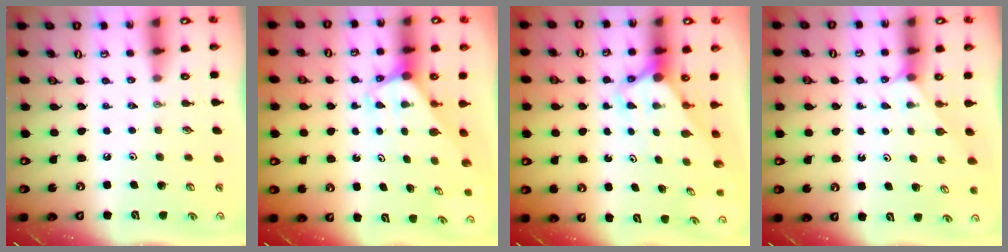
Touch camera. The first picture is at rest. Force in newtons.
{"total": 1.9, "press": 1.9, "slide": 0.1}
{"total": 3.1, "press": 3.1, "slide": 0.2}
{"total": 1.7, "press": 1.7, "slide": 0.3}